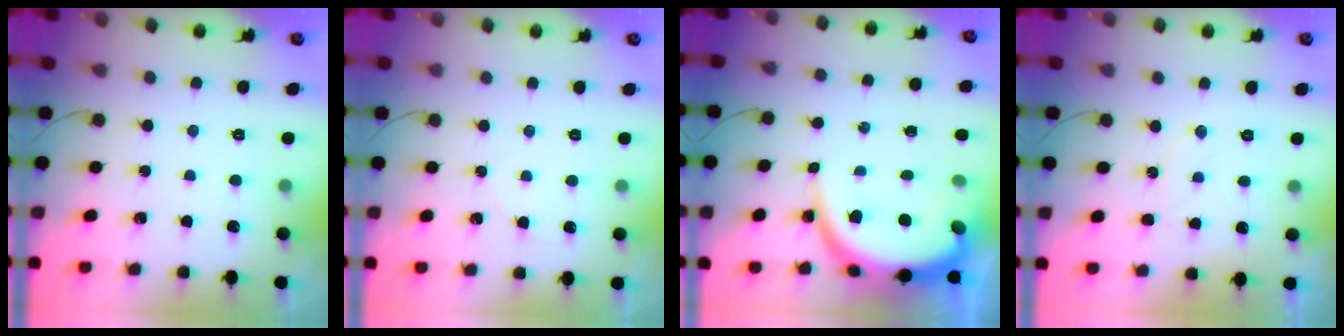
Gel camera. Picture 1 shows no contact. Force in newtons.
{"total": 3.9, "press": 3.3, "slide": 2.2}
{"total": 9.4, "press": 9.4, "slide": 0.5}
{"total": 6.9, "press": 6.9, "slide": 0.3}